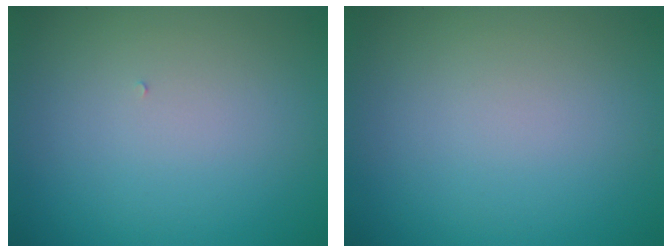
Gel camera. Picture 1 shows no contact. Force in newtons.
{"total": 0.0}